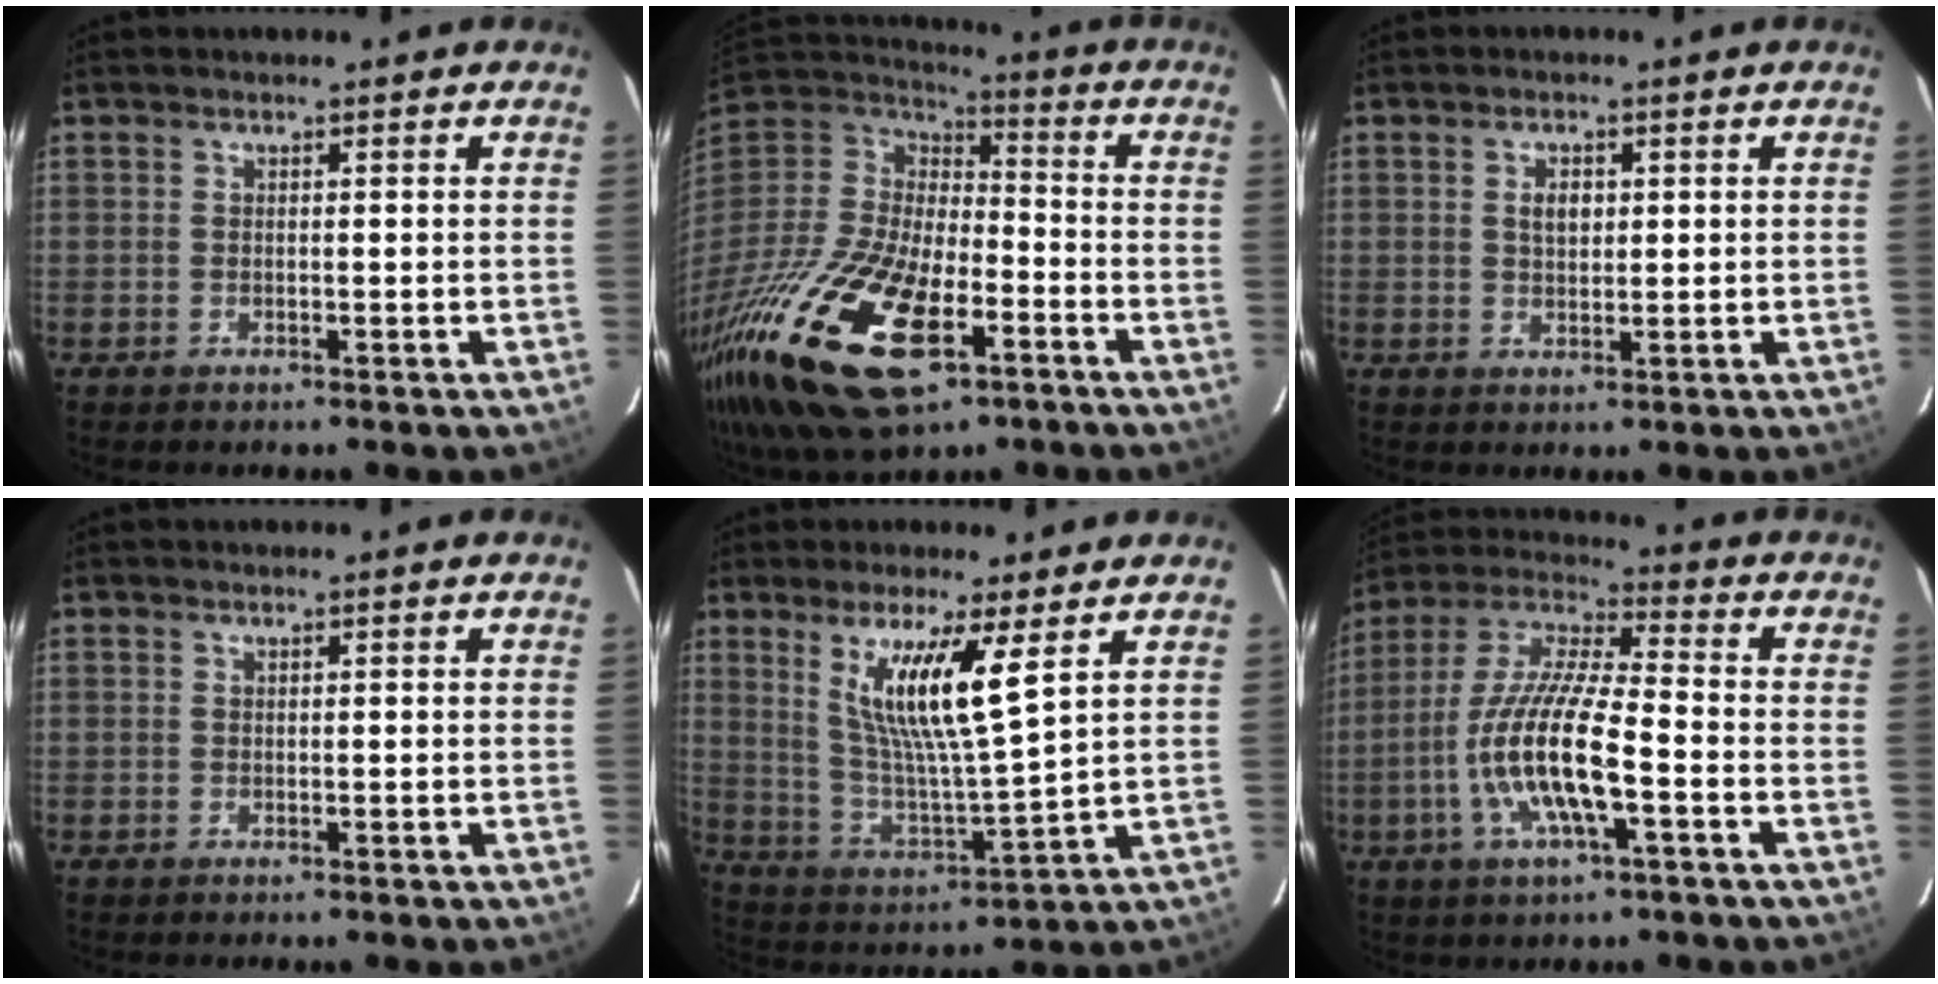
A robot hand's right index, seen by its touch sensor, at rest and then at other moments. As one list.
[{"total": 33.7, "force": [-16.3, 16.1, 24.7], "torque": [-0.537, -0.053, -0.281]}, {"total": 3.0, "force": [0.7, 1.9, 2.2], "torque": [-0.037, 0.006, 0.012]}, {"total": 0.0}, {"total": 12.4, "force": [5.9, 0.5, 10.9], "torque": [-0.200, -0.014, 0.121]}, {"total": 15.4, "force": [-4.9, 3.4, 14.2], "torque": [-0.287, -0.007, -0.100]}]